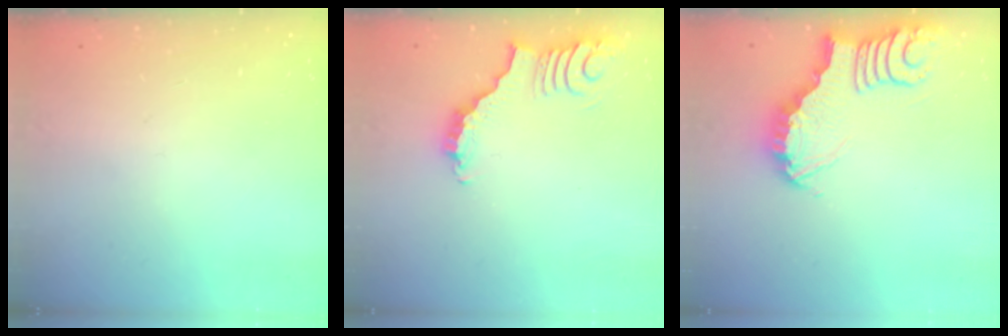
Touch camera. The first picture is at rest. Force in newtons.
{"total": 3.8, "press": 3.7, "slide": 0.6}
{"total": 3.9, "press": 3.9, "slide": 0.3}